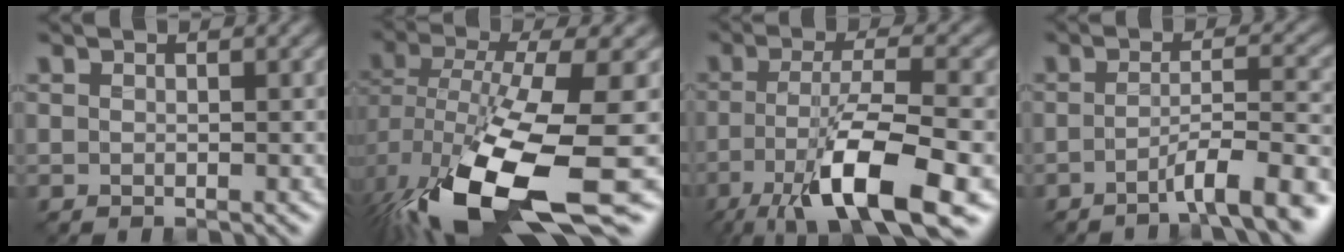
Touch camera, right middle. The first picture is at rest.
{"total": 15.6, "force": [-6.6, 5.7, 12.9], "torque": [-0.276, -0.043, -0.101]}
{"total": 10.2, "force": [-4.8, 2.3, 8.7], "torque": [-0.150, -0.004, -0.089]}
{"total": 5.3, "force": [-3.3, 0.7, 4.2], "torque": [-0.060, 0.005, -0.059]}